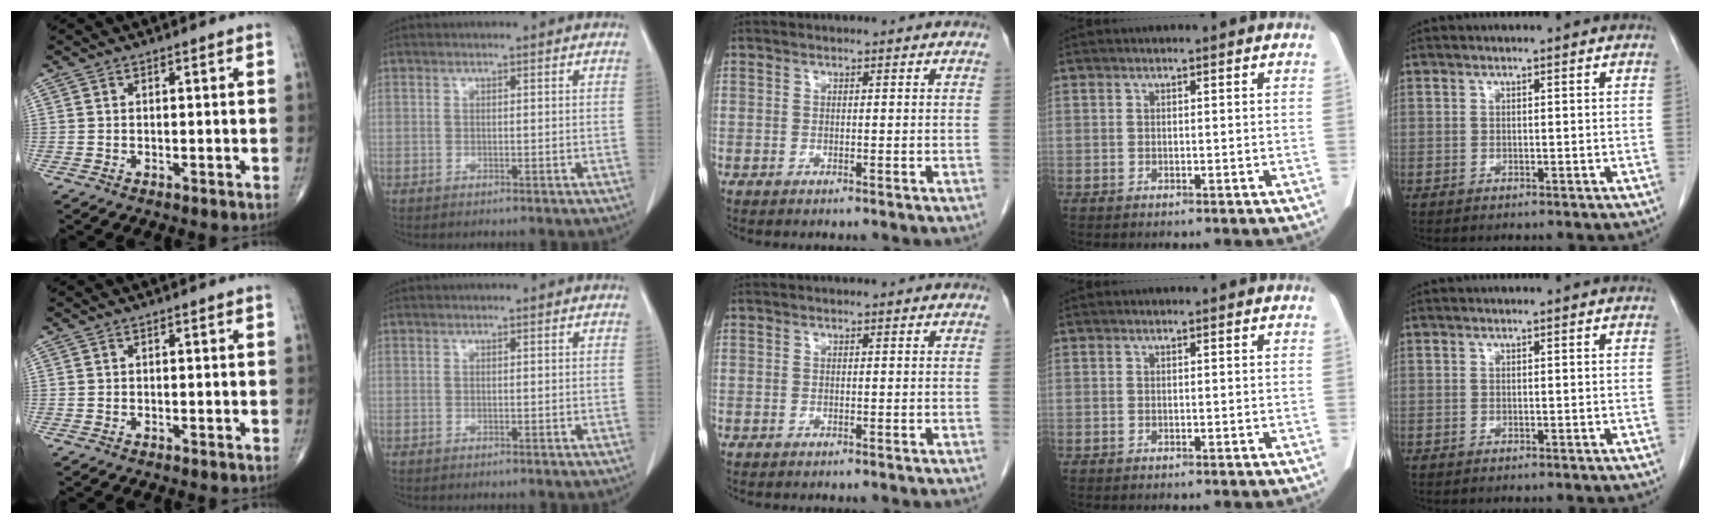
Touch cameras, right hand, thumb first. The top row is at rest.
{}